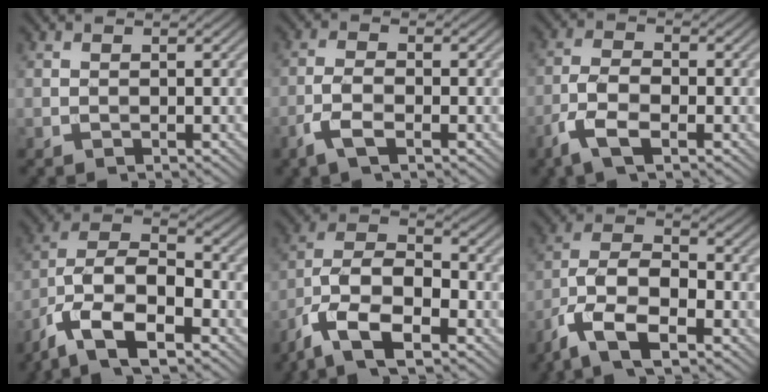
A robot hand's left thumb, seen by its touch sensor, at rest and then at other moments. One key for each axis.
{"total": 3.8, "fx": -2.1, "fy": 1.2, "fz": 3.0, "tx": -0.071, "ty": 0.001, "tz": -0.048}
{"total": 5.5, "fx": -3.0, "fy": 2.1, "fz": 4.2, "tx": -0.098, "ty": -0.004, "tz": -0.067}
{"total": 12.5, "fx": -7.0, "fy": 5.5, "fz": 8.8, "tx": -0.180, "ty": -0.007, "tz": -0.145}
{"total": 11.4, "fx": -6.5, "fy": 4.9, "fz": 7.9, "tx": -0.159, "ty": -0.003, "tz": -0.137}
{"total": 10.3, "fx": -6.0, "fy": 4.2, "fz": 7.3, "tx": -0.145, "ty": -0.004, "tz": -0.125}